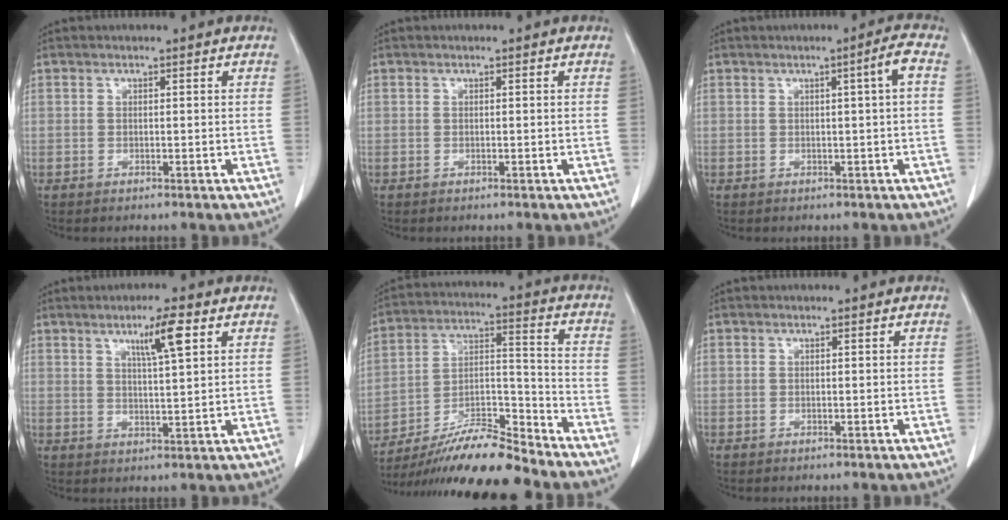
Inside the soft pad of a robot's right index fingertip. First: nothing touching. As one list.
[{"total": 0.0}, {"total": 2.8, "force": [0.4, -0.5, 2.7], "torque": [-0.041, 0.003, 0.008]}, {"total": 6.0, "force": [3.0, 0.1, 5.2], "torque": [-0.086, 0.000, 0.050]}, {"total": 13.8, "force": [-12.4, 0.4, 5.9], "torque": [-0.099, 0.015, -0.222]}, {"total": 0.0}]